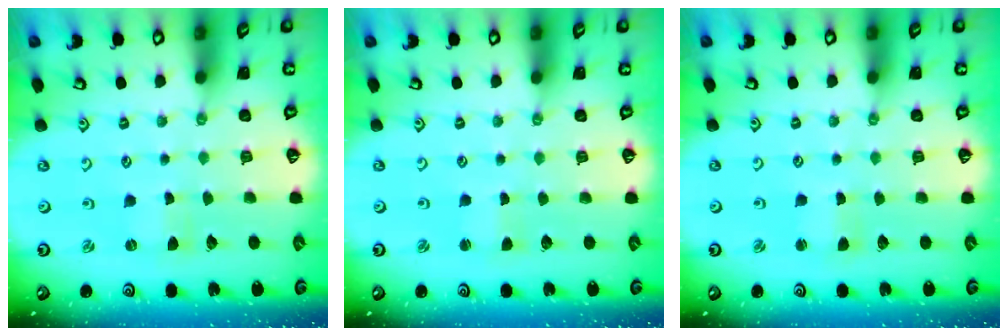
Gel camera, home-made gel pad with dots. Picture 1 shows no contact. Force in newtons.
{"total": 1.1, "press": 1.0, "slide": 0.3}
{"total": 1.0, "press": 1.0, "slide": 0.2}